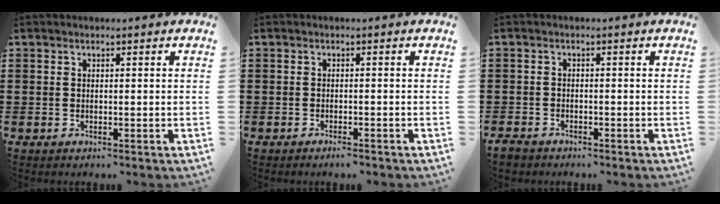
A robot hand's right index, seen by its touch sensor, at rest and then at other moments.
{"total": 1.1, "force": [-1.0, 0.0, 0.4], "torque": [-0.010, -0.001, -0.019]}
{"total": 1.5, "force": [-1.3, 0.6, 0.2], "torque": [-0.008, 0.002, -0.028]}